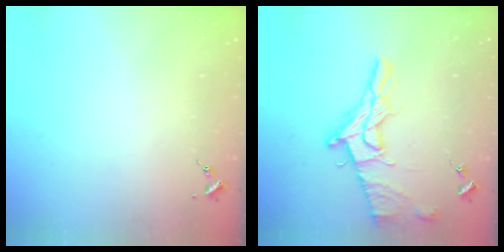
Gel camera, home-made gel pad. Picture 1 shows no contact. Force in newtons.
{"total": 15.6, "press": 15.5, "slide": 1.6}